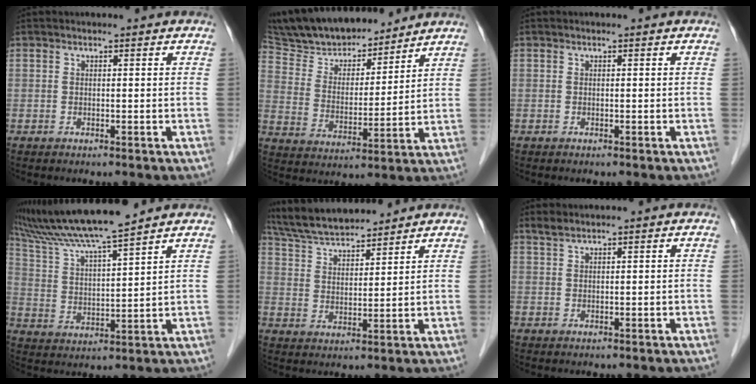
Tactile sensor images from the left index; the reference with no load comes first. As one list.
[{"total": 16.9, "force": [14.9, 5.0, 6.1], "torque": [-0.110, 0.018, 0.261]}, {"total": 0.0}, {"total": 13.2, "force": [11.6, -0.9, 6.2], "torque": [-0.124, 0.010, 0.211]}, {"total": 12.4, "force": [11.4, 2.2, 4.2], "torque": [-0.083, 0.022, 0.210]}, {"total": 1.6, "force": [1.5, 0.2, 0.6], "torque": [-0.016, 0.011, 0.035]}]